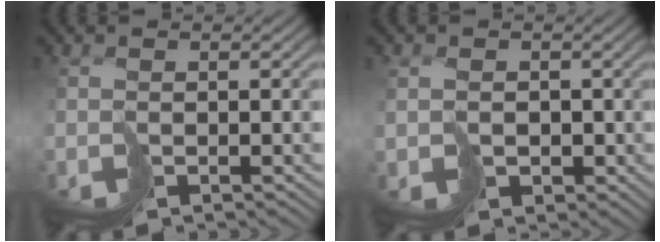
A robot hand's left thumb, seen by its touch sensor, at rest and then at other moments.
{"total": 3.1, "force": [-0.3, 3.0, 0.8], "torque": [-0.024, -0.011, -0.006]}